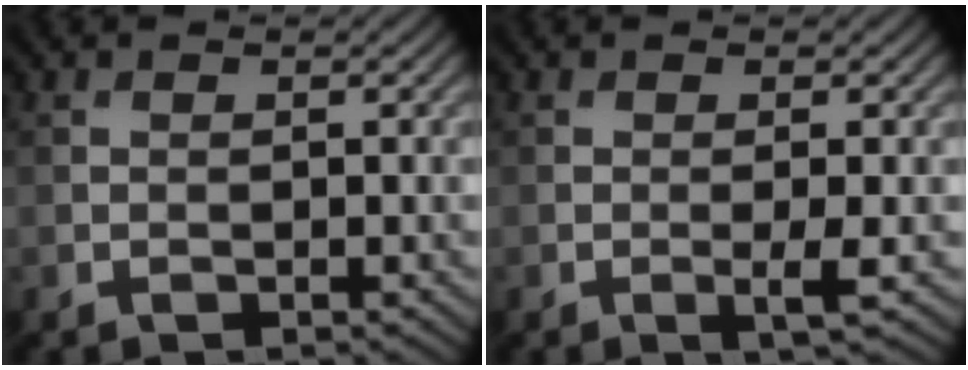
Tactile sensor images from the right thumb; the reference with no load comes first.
{"total": 1.8, "force": [-0.4, 0.1, 1.7], "torque": [-0.034, -0.003, -0.008]}